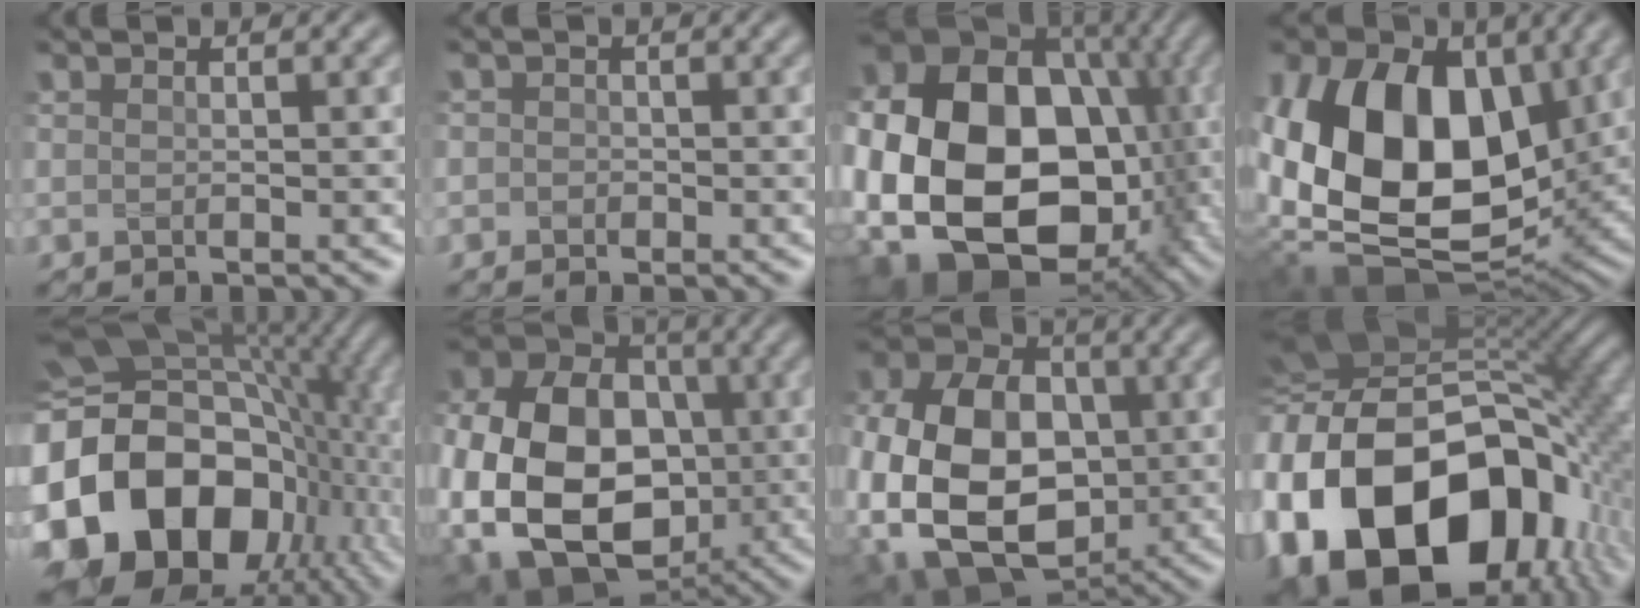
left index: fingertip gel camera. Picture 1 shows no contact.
{"total": 1.2, "force": [-0.2, 1.2, 0.3], "torque": [0.012, 0.000, -0.012]}
{"total": 23.4, "force": [-3.5, 18.0, 14.6], "torque": [-0.310, -0.028, -0.066]}
{"total": 17.3, "force": [0.9, 11.4, 13.0], "torque": [-0.247, -0.007, 0.003]}
{"total": 19.8, "force": [-3.9, 14.8, 12.6], "torque": [-0.268, -0.008, -0.071]}
{"total": 20.0, "force": [-4.3, 16.0, 11.2], "torque": [-0.236, -0.035, -0.097]}
{"total": 17.4, "force": [-3.1, 13.1, 11.0], "torque": [-0.214, -0.025, -0.065]}
{"total": 23.0, "force": [-5.4, 16.3, 15.2], "torque": [-0.325, -0.047, -0.073]}